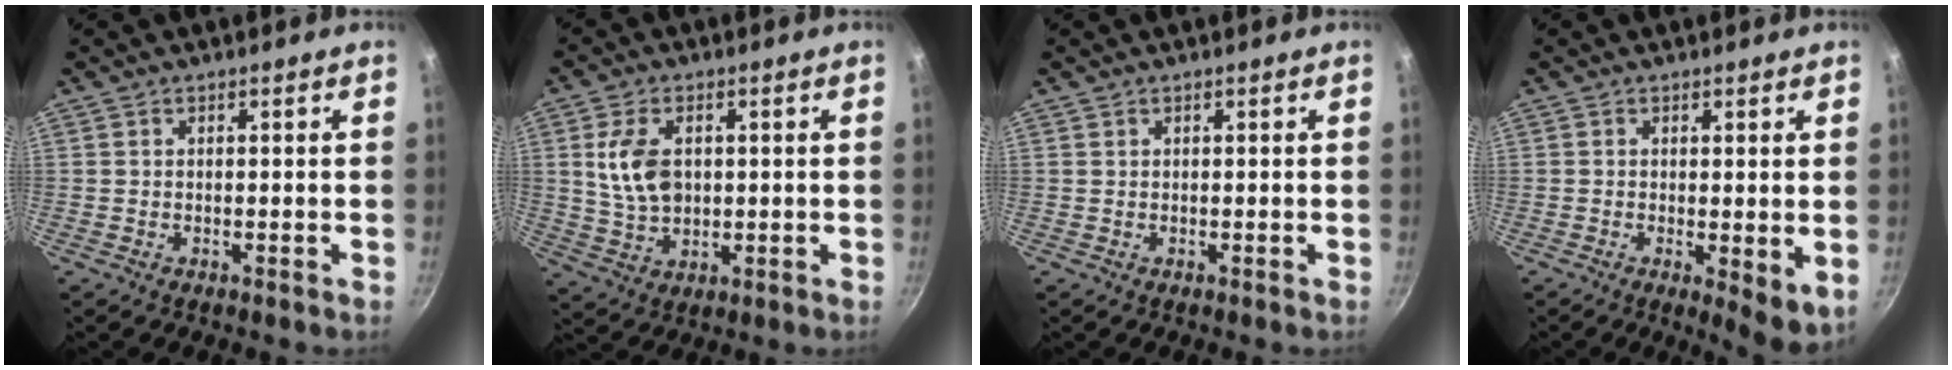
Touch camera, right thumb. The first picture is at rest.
{"total": 8.7, "force": [1.6, 5.7, 6.4], "torque": [-0.115, -0.003, 0.040]}
{"total": 0.0}
{"total": 5.5, "force": [-0.8, 1.4, 5.2], "torque": [-0.077, -0.019, -0.010]}